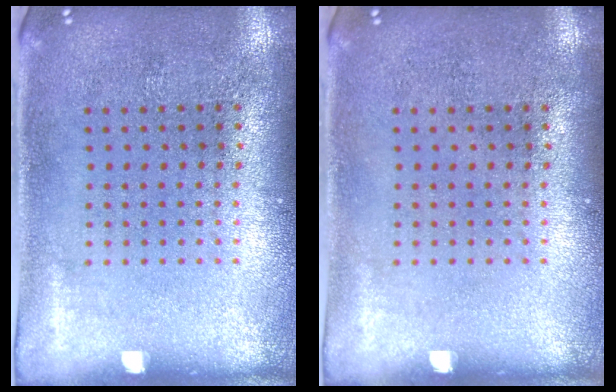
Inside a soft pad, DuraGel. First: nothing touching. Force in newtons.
{"total": 0.0}